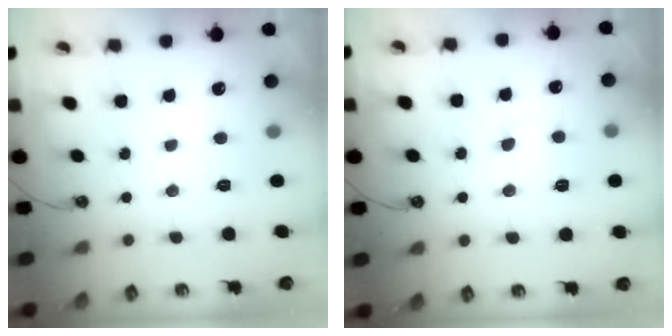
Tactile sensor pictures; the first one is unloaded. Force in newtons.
{"total": 2.4, "press": 2.3, "slide": 0.7}